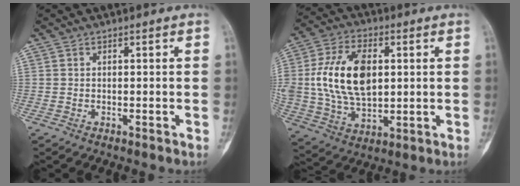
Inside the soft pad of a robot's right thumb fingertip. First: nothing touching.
{"total": 17.1, "force": [2.4, 10.2, 13.5], "torque": [-0.247, -0.001, 0.050]}